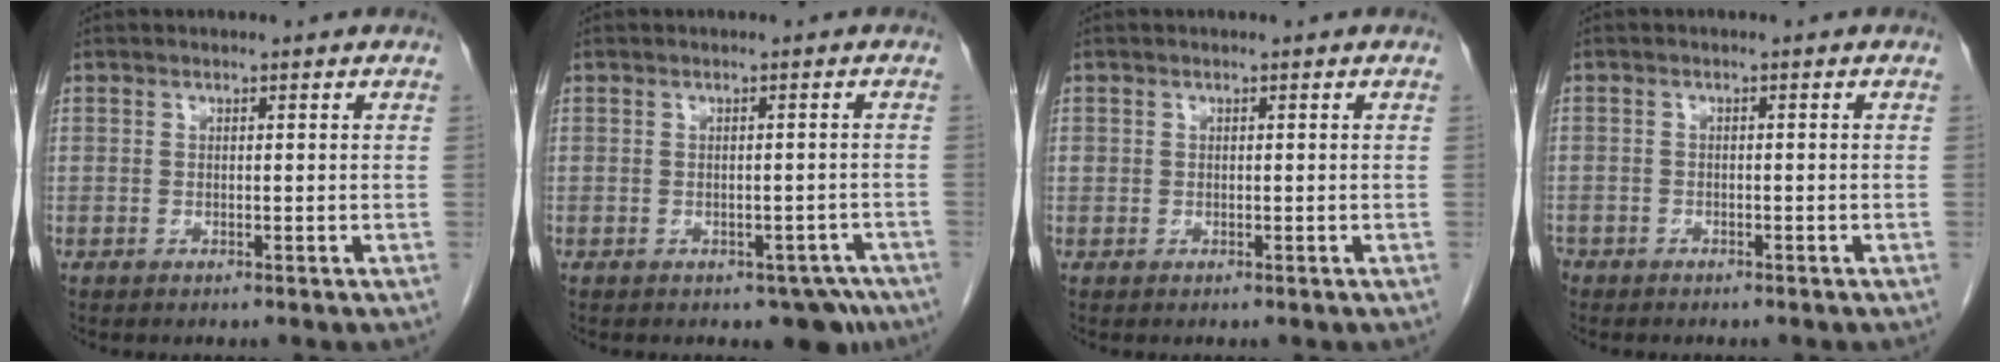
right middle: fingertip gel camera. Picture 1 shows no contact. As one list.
[{"total": 4.5, "force": [-3.1, 2.6, 1.8], "torque": [-0.001, 0.008, -0.036]}, {"total": 0.6, "force": [0.0, 0.6, 0.1], "torque": [0.002, 0.006, 0.001]}, {"total": 2.9, "force": [-2.3, 1.6, 0.7], "torque": [-0.019, -0.002, -0.036]}]